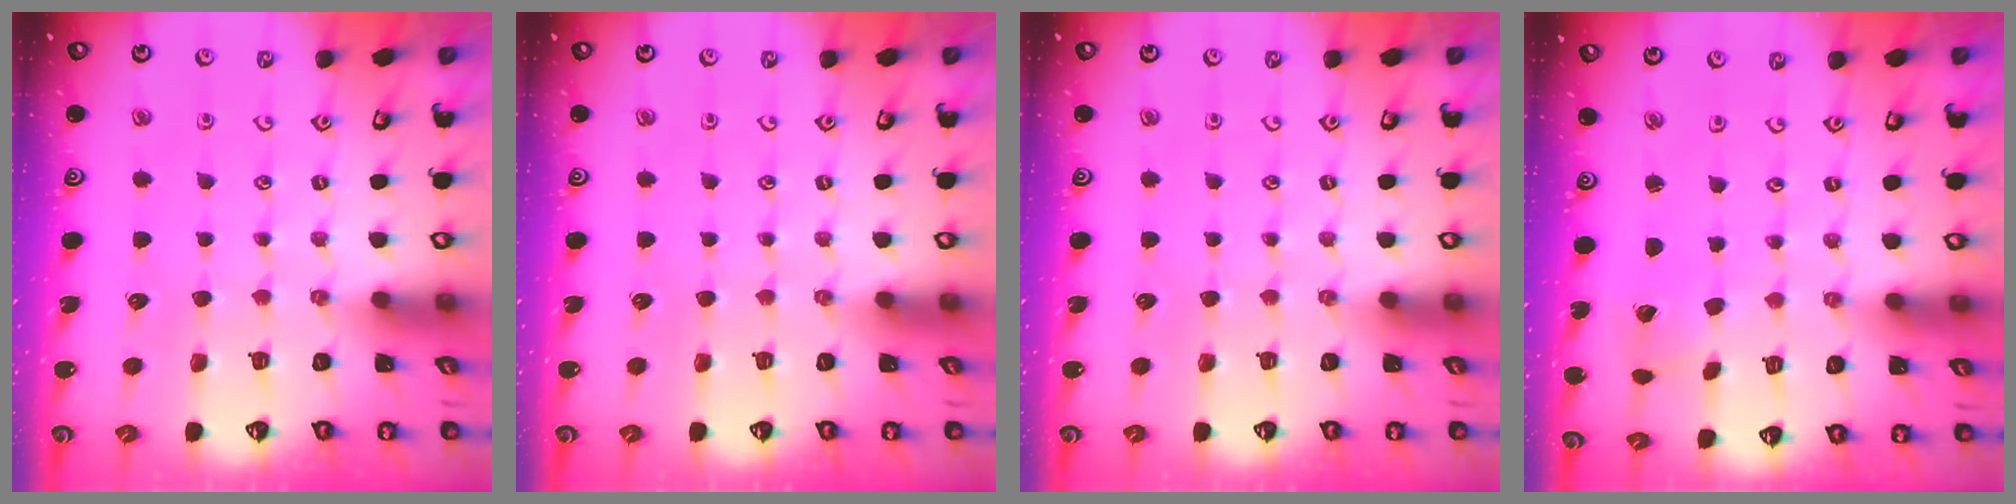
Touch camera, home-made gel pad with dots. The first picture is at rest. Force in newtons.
{"total": 0.0}
{"total": 0.0}
{"total": 2.9, "press": 2.9, "slide": 0.1}